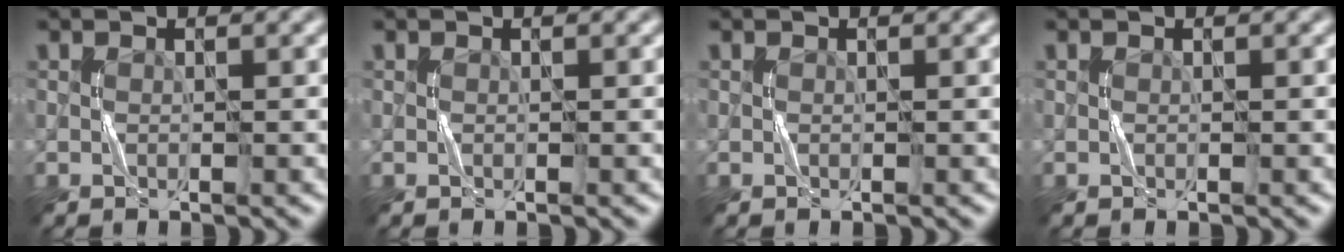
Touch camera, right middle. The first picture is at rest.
{"total": 0.0}
{"total": 0.0}
{"total": 0.0}